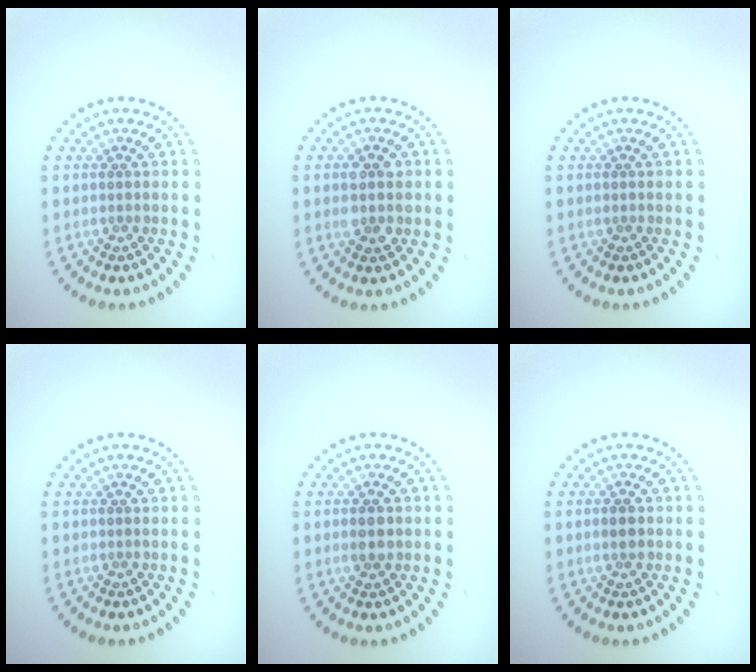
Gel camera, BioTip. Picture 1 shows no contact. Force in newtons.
{"total": 2.9, "press": 2.9, "slide": 0.3}
{"total": 0.0}
{"total": 0.0}
{"total": 2.0, "press": 2.0, "slide": 0.2}
{"total": 1.3, "press": 1.2, "slide": 0.4}